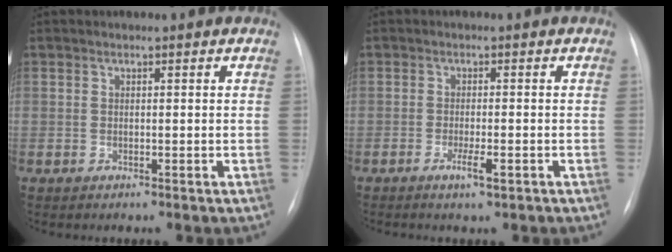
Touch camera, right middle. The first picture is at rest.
{"total": 2.2, "force": [-1.1, 0.0, 1.9], "torque": [-0.036, -0.004, -0.019]}